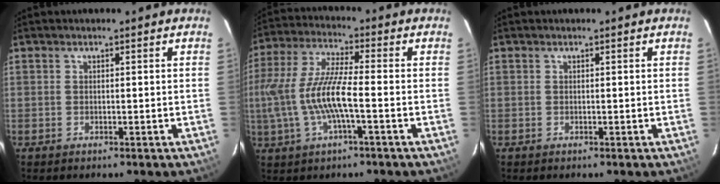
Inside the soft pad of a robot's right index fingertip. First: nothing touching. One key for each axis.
{"total": 12.9, "fx": -2.5, "fy": 2.4, "fz": 12.4, "tx": -0.255, "ty": -0.002, "tz": -0.044}
{"total": 0.0}